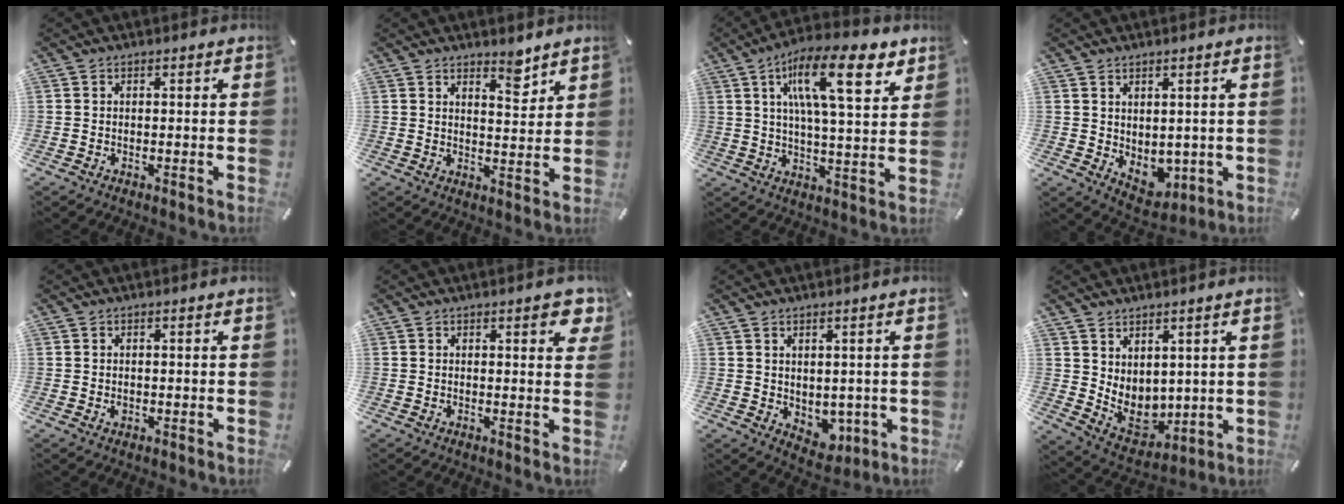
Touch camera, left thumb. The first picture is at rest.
{"total": 5.2, "force": [4.4, 1.8, 2.1], "torque": [-0.003, -0.041, 0.072]}
{"total": 17.8, "force": [8.5, 5.8, 14.5], "torque": [-0.234, -0.019, 0.129]}
{"total": 4.0, "force": [1.9, 3.3, 1.0], "torque": [-0.002, -0.017, 0.037]}
{"total": 0.8, "force": [0.0, 0.7, 0.5], "torque": [-0.011, 0.002, -0.002]}
{"total": 4.1, "force": [2.3, 1.4, 3.1], "torque": [-0.043, -0.009, 0.035]}
{"total": 4.1, "force": [0.9, 3.5, 1.8], "torque": [-0.003, -0.011, 0.017]}
{"total": 7.5, "force": [2.6, 6.4, 3.1], "torque": [-0.060, -0.037, 0.057]}